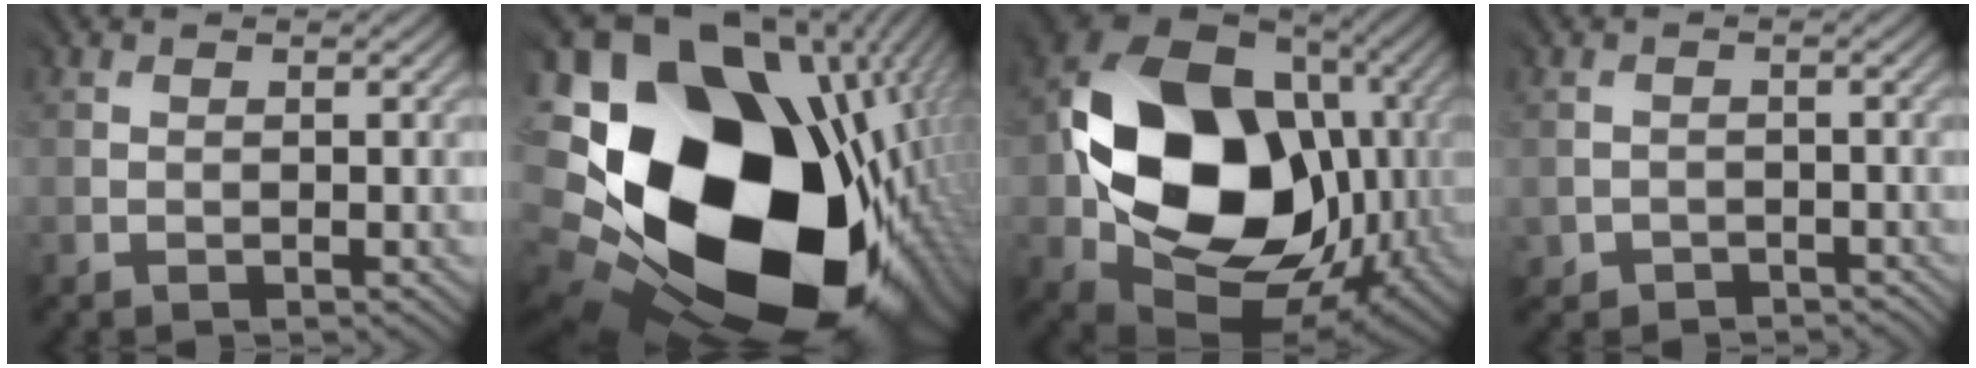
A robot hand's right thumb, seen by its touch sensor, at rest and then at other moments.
{"total": 24.5, "force": [-0.9, 18.7, 15.8], "torque": [-0.266, -0.100, -0.014]}
{"total": 20.2, "force": [0.2, 15.5, 13.0], "torque": [-0.267, -0.041, 0.022]}
{"total": 1.7, "force": [-1.3, 1.0, -0.2], "torque": [0.006, -0.006, -0.020]}